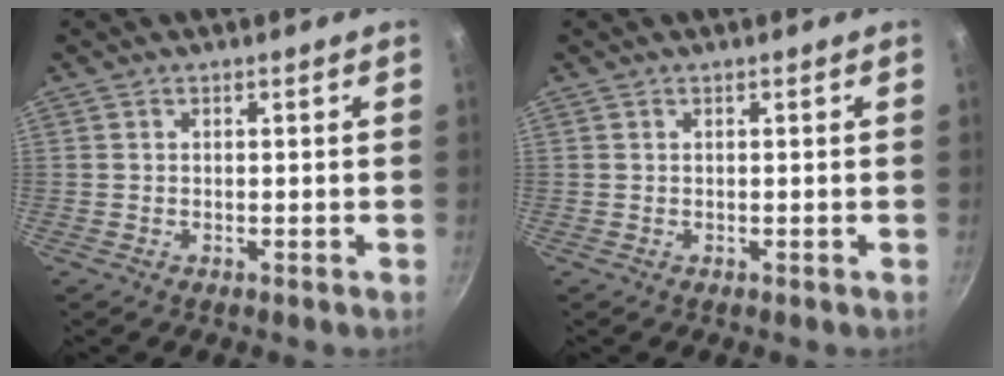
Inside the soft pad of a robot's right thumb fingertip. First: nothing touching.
{"total": 0.0}